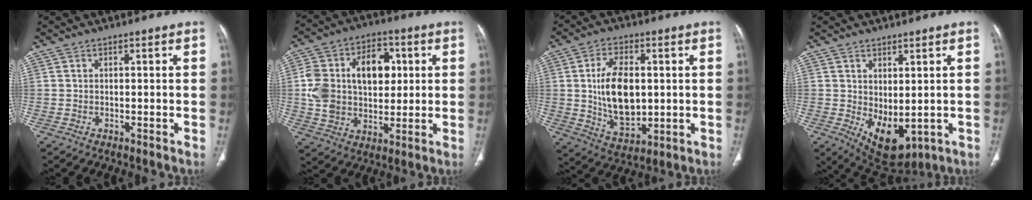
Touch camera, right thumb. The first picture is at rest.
{"total": 20.1, "force": [3.4, 14.0, 14.0], "torque": [-0.218, 0.014, 0.067]}
{"total": 13.7, "force": [1.1, 7.9, 11.1], "torque": [-0.180, -0.011, 0.030]}
{"total": 8.8, "force": [-0.9, 4.9, 7.2], "torque": [-0.097, -0.012, 0.015]}